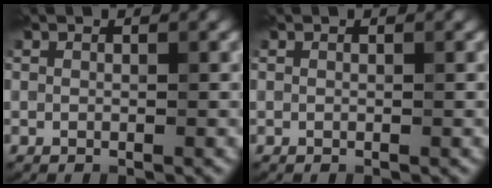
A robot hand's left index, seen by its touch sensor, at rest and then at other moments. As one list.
[{"total": 0.0}]